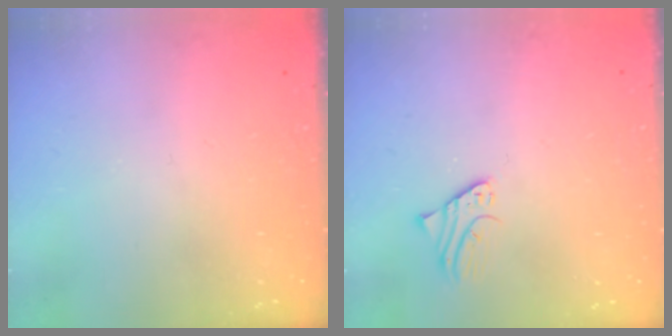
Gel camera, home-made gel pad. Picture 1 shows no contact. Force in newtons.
{"total": 1.9, "press": 1.9, "slide": 0.1}